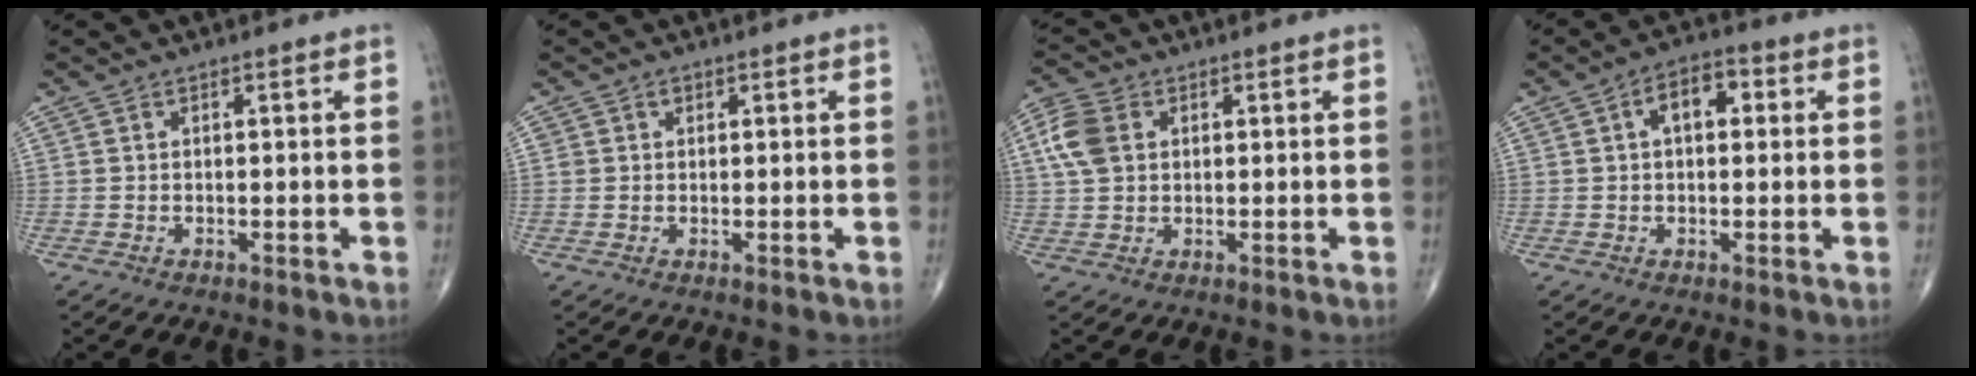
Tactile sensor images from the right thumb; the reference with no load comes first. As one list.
[{"total": 1.2, "force": [0.5, 1.0, 0.3], "torque": [0.005, 0.000, 0.005]}, {"total": 6.8, "force": [1.7, 4.9, 4.4], "torque": [-0.097, 0.009, 0.031]}, {"total": 6.4, "force": [1.4, 3.7, 5.0], "torque": [-0.069, 0.018, 0.016]}]